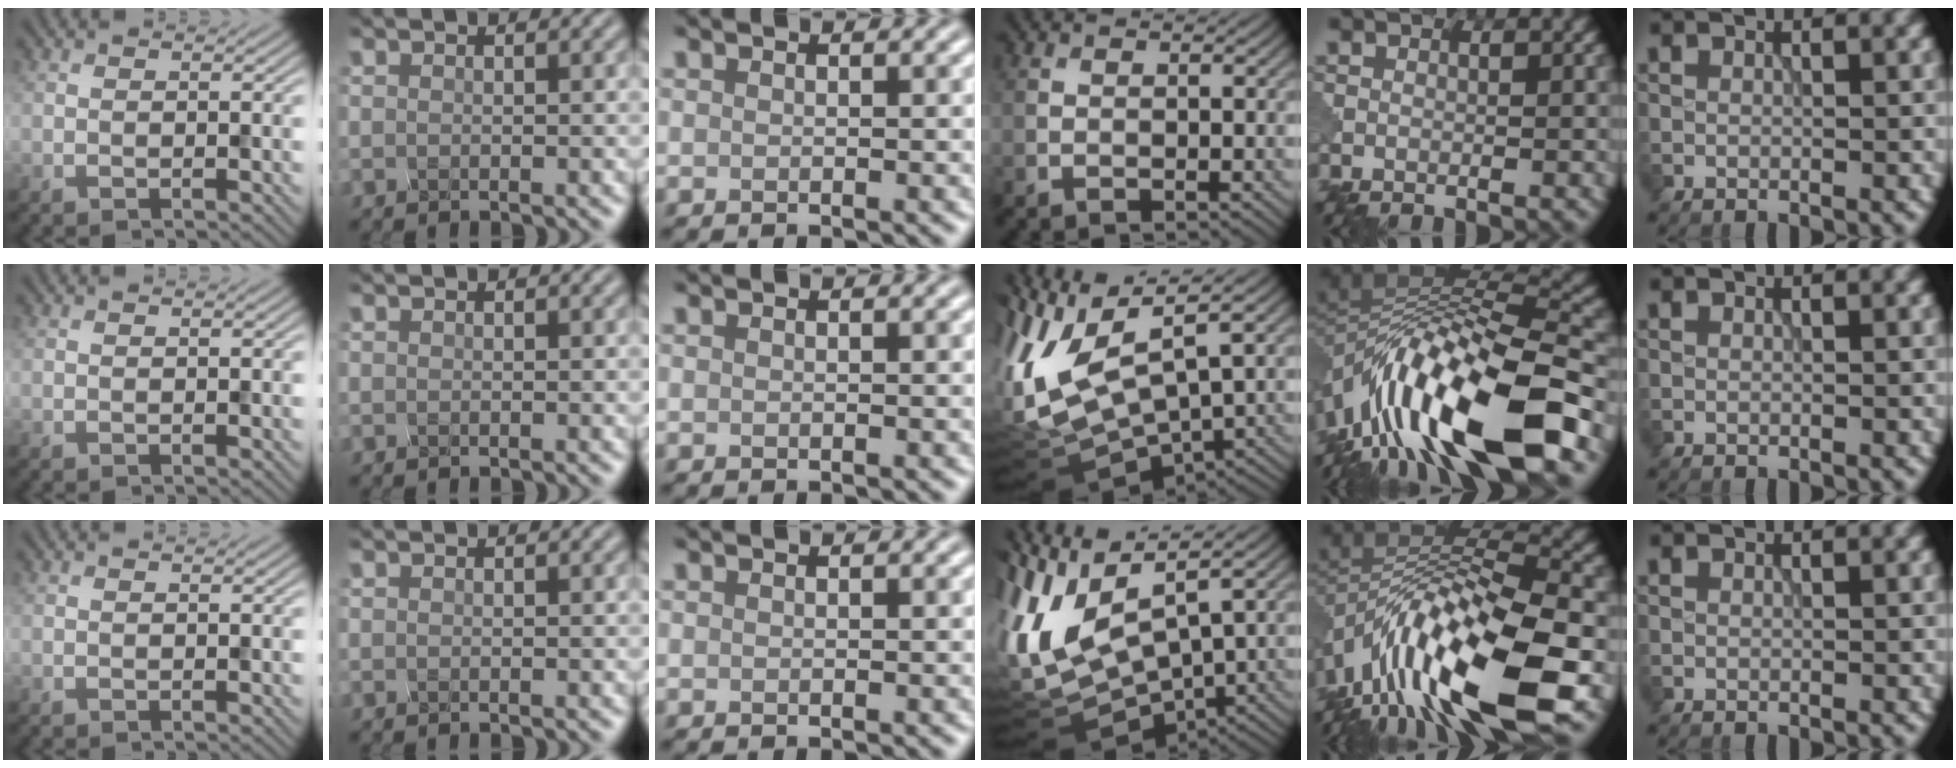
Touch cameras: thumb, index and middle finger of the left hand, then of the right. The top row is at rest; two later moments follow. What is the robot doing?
{"motion": "squeeze", "object": "hand grip exerciser"}